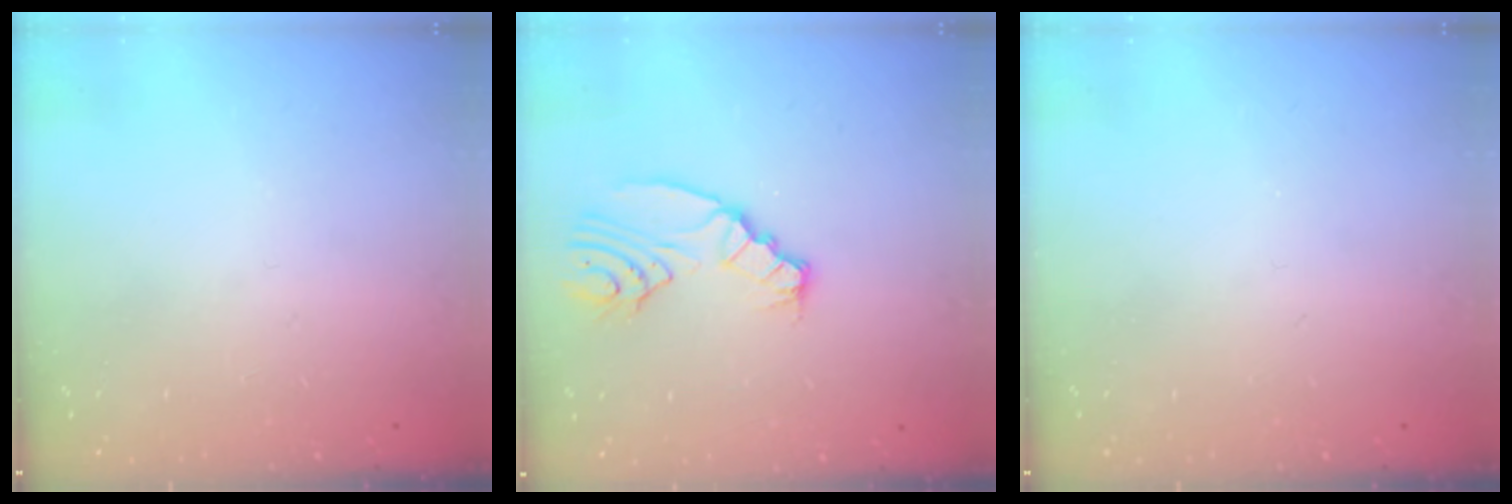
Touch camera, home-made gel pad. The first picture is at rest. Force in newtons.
{"total": 6.8, "press": 6.8, "slide": 0.6}
{"total": 0.0}